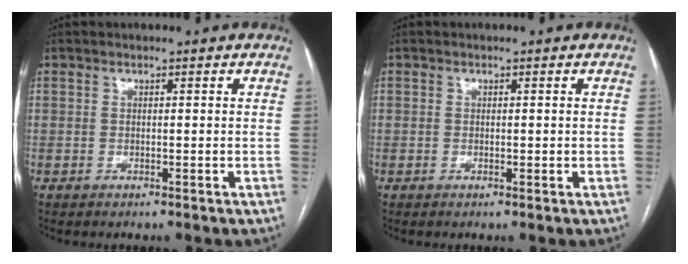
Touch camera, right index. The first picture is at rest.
{"total": 0.6, "force": [0.1, 0.4, 0.4], "torque": [-0.001, 0.002, 0.002]}